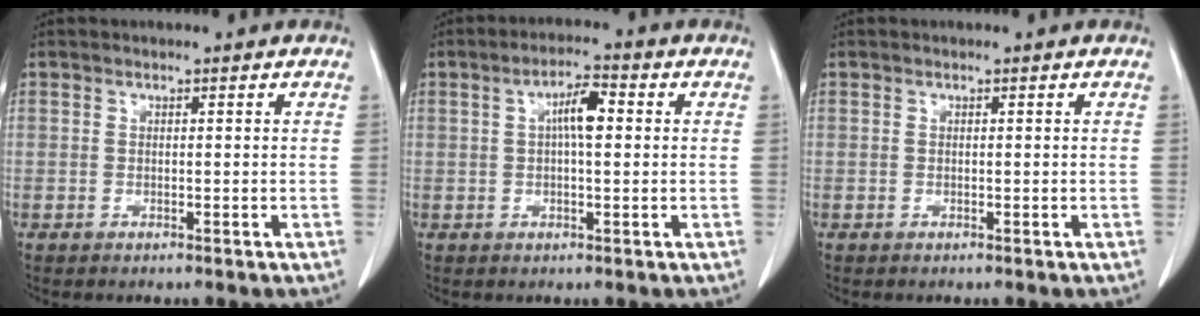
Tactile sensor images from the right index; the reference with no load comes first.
{"total": 4.9, "force": [0.8, 1.2, 4.7], "torque": [-0.085, 0.013, 0.011]}
{"total": 0.0}